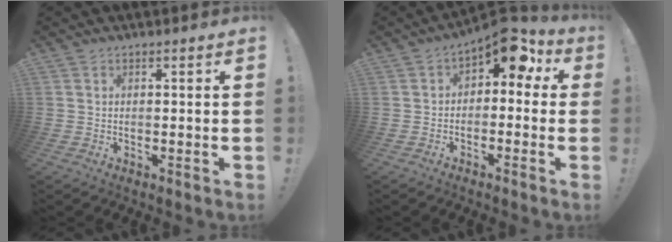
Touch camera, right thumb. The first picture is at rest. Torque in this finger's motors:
{"motor_torque": [0.07, 0.07, 0.10, 0.06, 0.01]}